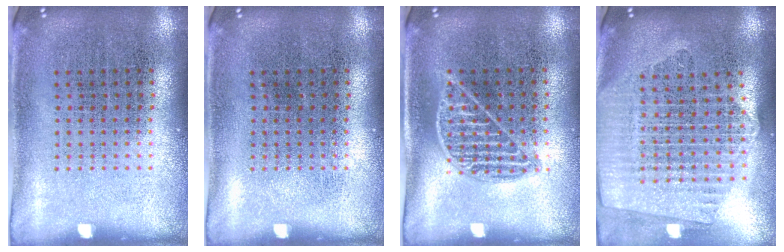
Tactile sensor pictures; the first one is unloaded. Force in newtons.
{"total": 0.0}
{"total": 0.9, "press": 0.9, "slide": 0.3}
{"total": 2.3, "press": 2.0, "slide": 1.2}